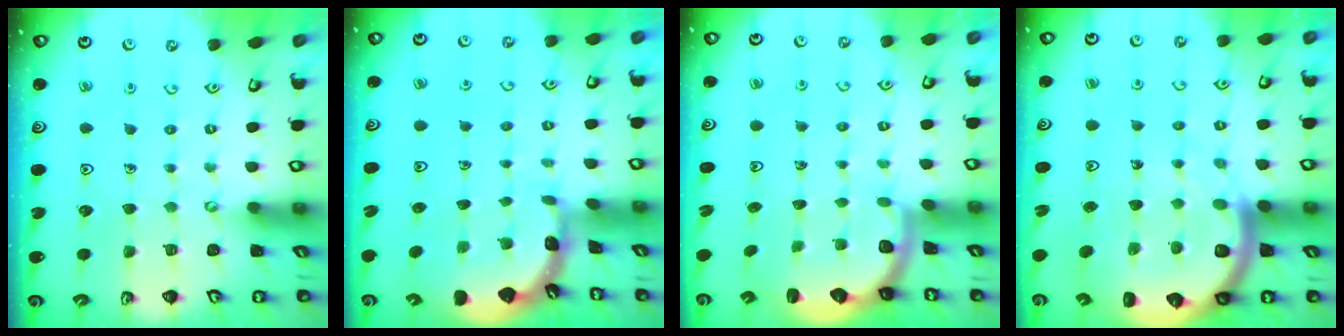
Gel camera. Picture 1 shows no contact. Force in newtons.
{"total": 1.6, "press": 1.6, "slide": 0.2}
{"total": 2.2, "press": 2.0, "slide": 0.8}
{"total": 11.1, "press": 10.9, "slide": 2.0}